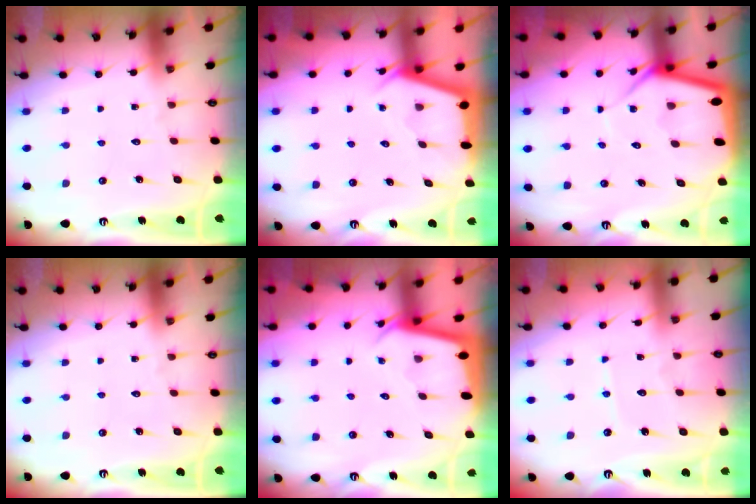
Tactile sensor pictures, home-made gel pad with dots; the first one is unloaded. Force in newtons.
{"total": 2.9, "press": 2.9, "slide": 0.3}
{"total": 8.8, "press": 8.8, "slide": 0.8}
{"total": 0.0}
{"total": 2.3, "press": 2.3, "slide": 0.1}
{"total": 3.4, "press": 3.4, "slide": 0.5}